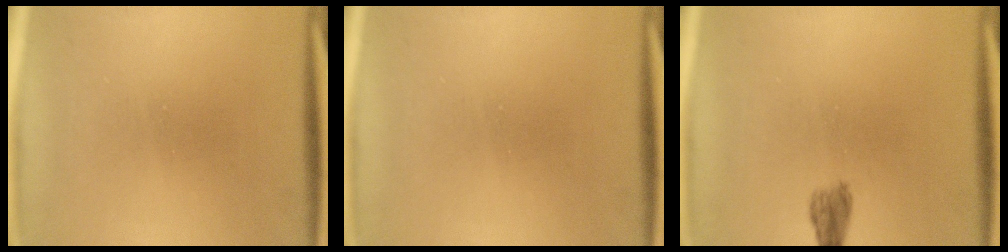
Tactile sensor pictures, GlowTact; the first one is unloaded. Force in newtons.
{"total": 0.0}
{"total": 1.6}